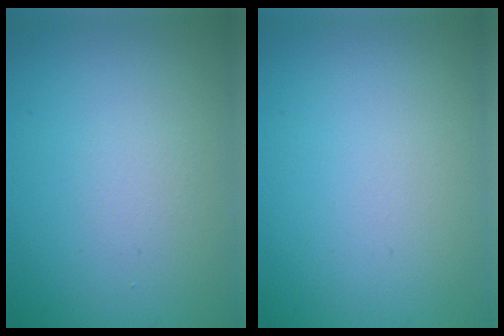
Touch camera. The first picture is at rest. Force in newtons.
{"total": 0.0}